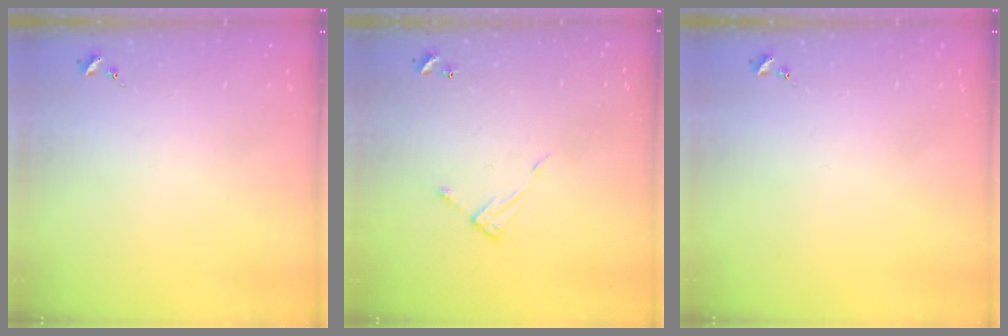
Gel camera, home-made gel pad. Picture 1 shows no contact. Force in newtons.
{"total": 6.7, "press": 6.7, "slide": 0.2}
{"total": 0.0}